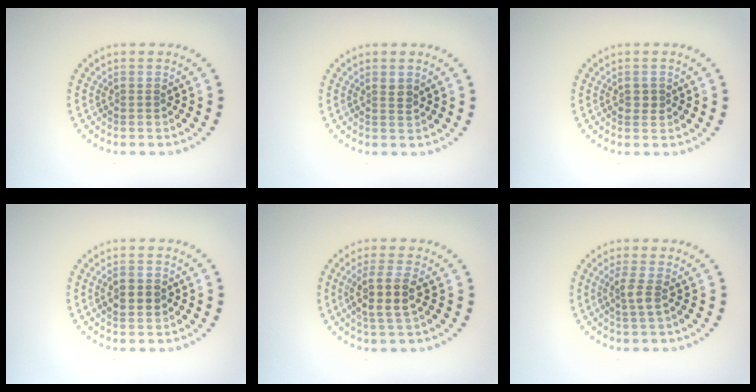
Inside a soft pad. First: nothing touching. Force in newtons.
{"total": 0.9, "press": 0.8, "slide": 0.4}
{"total": 1.2, "press": 1.2, "slide": 0.1}
{"total": 3.0, "press": 3.0, "slide": 0.0}
{"total": 3.2, "press": 2.8, "slide": 1.5}
{"total": 1.7, "press": 1.4, "slide": 1.0}